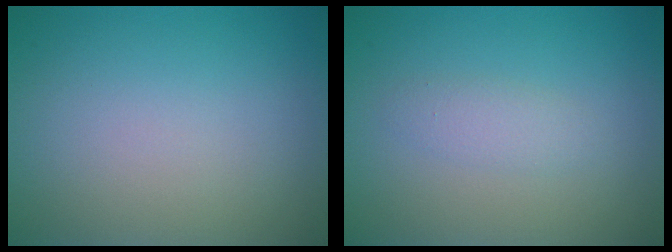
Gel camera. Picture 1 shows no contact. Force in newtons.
{"total": 1.4, "press": 1.4, "slide": 0.0}